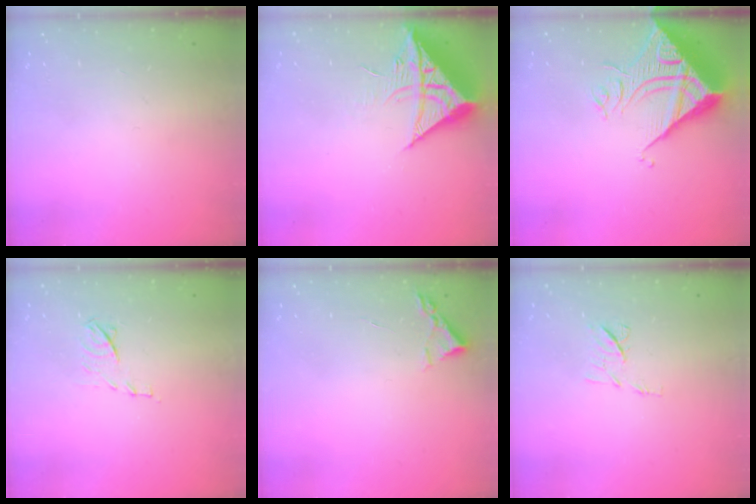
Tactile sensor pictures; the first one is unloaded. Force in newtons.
{"total": 10.5, "press": 10.5, "slide": 1.0}
{"total": 12.1, "press": 12.0, "slide": 1.2}
{"total": 7.6, "press": 7.6, "slide": 0.7}
{"total": 2.4, "press": 2.3, "slide": 0.3}
{"total": 7.2, "press": 7.0, "slide": 1.4}